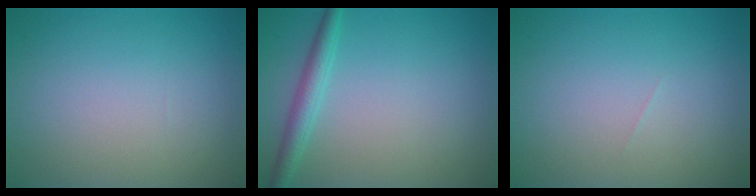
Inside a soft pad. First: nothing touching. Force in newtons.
{"total": 2.3, "press": 2.3, "slide": 0.1}
{"total": 0.0}